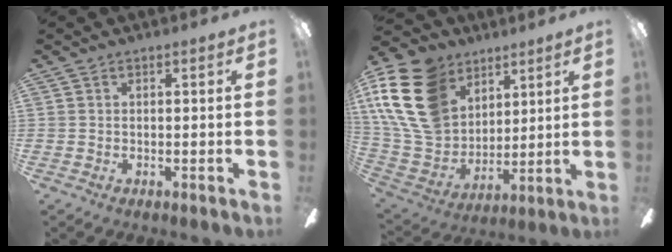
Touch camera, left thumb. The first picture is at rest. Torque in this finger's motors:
{"motor_torque": [0.54, 0.69, 1.81, -0.96, 0.61]}